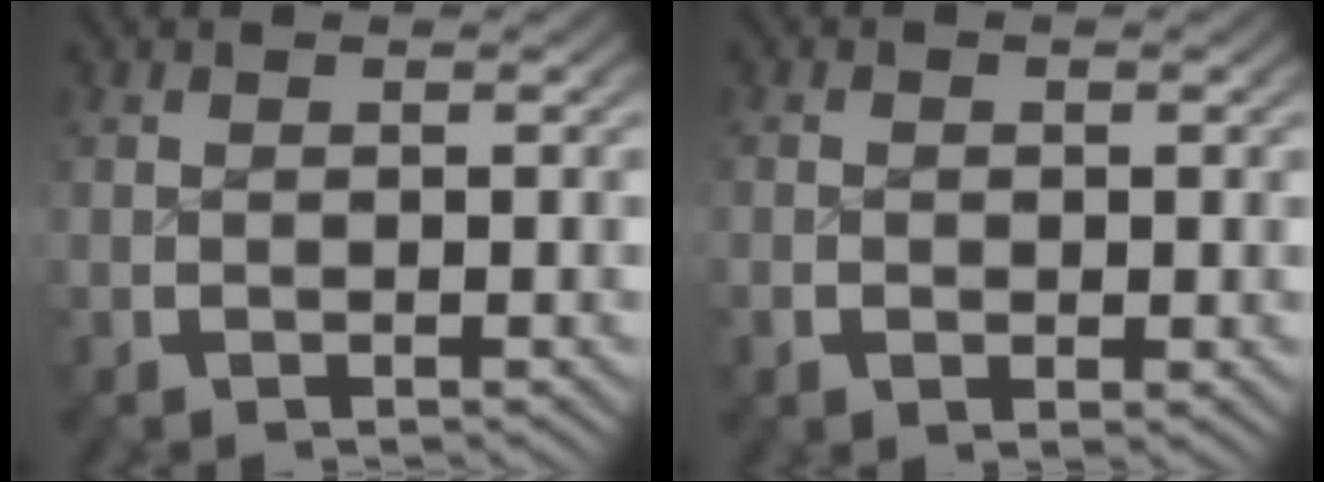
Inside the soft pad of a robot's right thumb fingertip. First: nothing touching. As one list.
[{"total": 1.2, "force": [-0.2, 0.8, 0.8], "torque": [-0.017, -0.007, -0.002]}]